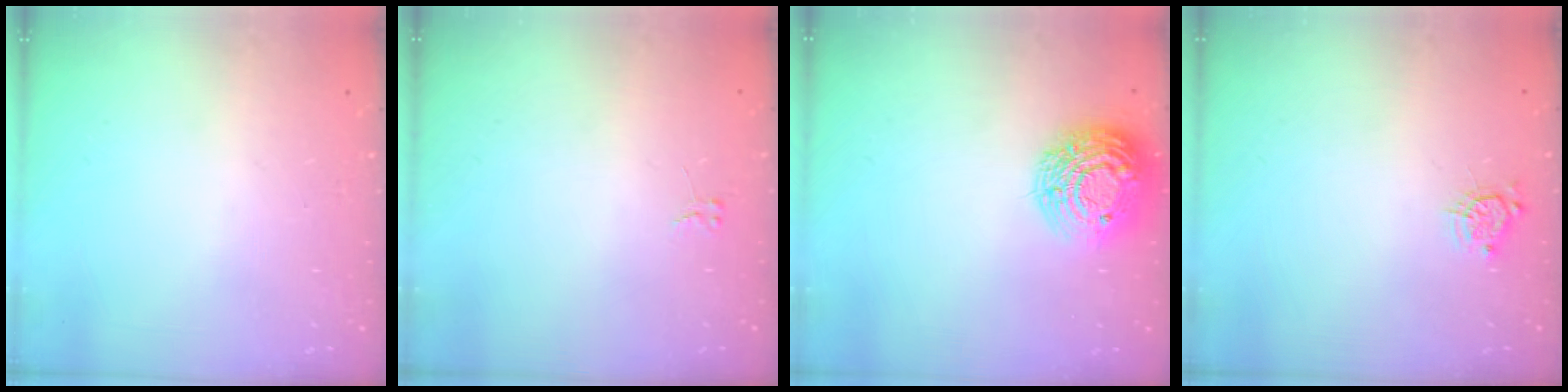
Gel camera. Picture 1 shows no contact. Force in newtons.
{"total": 2.6, "press": 2.6, "slide": 0.3}
{"total": 16.2, "press": 16.2, "slide": 1.2}
{"total": 5.1, "press": 5.1, "slide": 0.5}